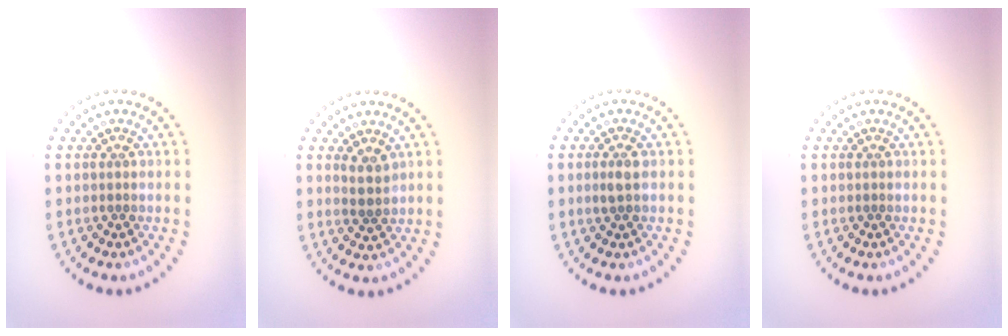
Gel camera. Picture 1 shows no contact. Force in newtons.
{"total": 1.7, "press": 1.4, "slide": 1.0}
{"total": 1.5, "press": 1.5, "slide": 0.3}
{"total": 0.0}